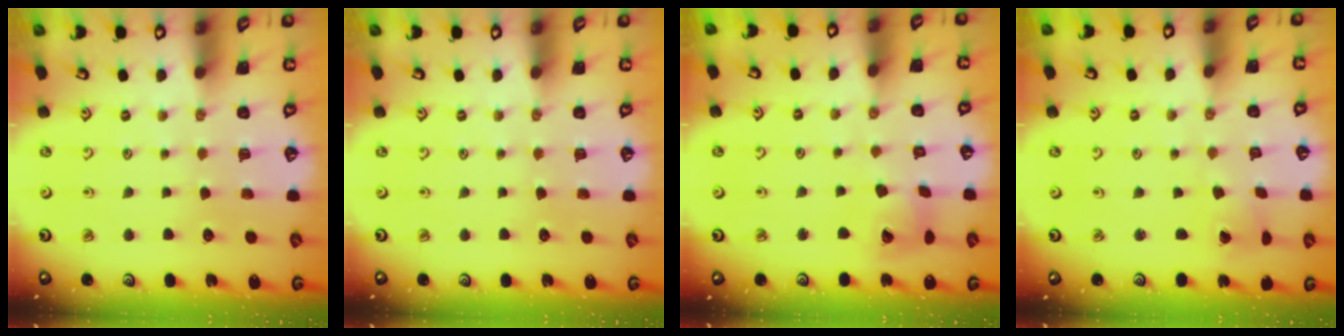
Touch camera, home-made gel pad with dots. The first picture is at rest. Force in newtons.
{"total": 0.0}
{"total": 10.5, "press": 10.4, "slide": 1.3}
{"total": 1.4, "press": 1.4, "slide": 0.3}